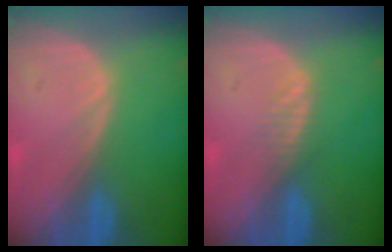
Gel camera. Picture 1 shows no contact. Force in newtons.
{"total": 1.6, "press": 1.6, "slide": 0.1}